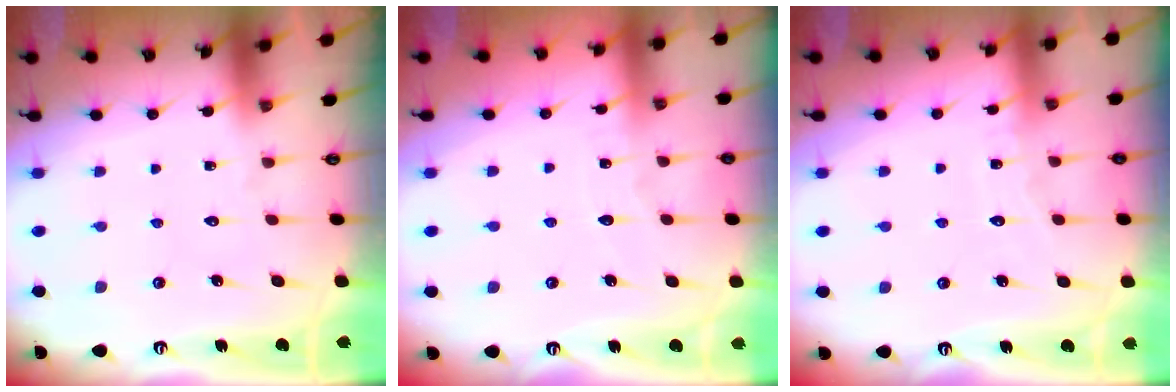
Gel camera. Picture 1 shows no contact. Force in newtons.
{"total": 2.3, "press": 2.3, "slide": 0.1}
{"total": 4.4, "press": 4.4, "slide": 0.5}